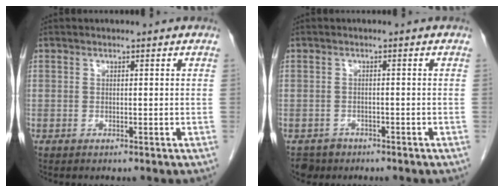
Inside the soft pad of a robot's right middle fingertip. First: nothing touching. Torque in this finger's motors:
{"motor_torque": [0.12, 0.00, -0.02, -0.02]}